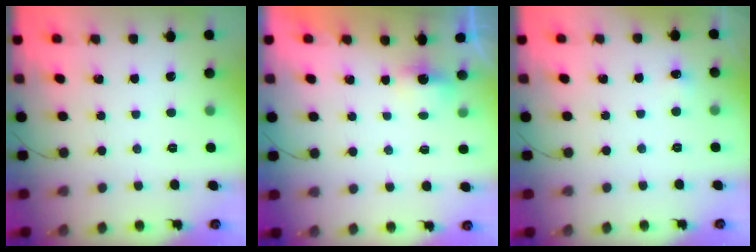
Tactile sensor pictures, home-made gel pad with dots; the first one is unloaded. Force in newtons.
{"total": 2.9, "press": 2.8, "slide": 0.8}
{"total": 3.4, "press": 3.3, "slide": 1.0}